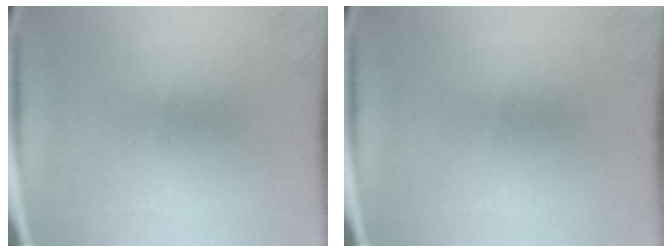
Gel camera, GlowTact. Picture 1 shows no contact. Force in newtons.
{"total": 0.0}